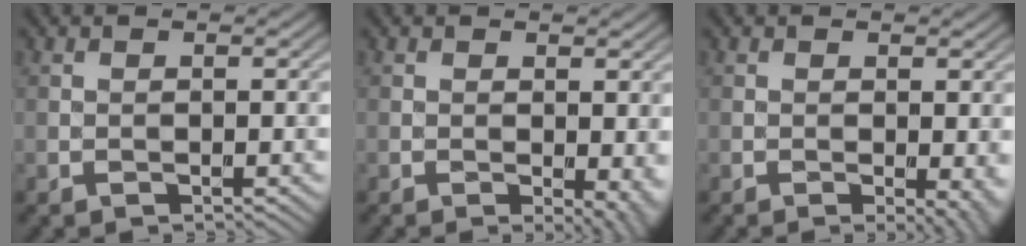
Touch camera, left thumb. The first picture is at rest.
{"total": 3.6, "force": [-0.5, 1.5, 3.3], "torque": [-0.036, -0.006, -0.004]}
{"total": 2.9, "force": [-0.5, 0.8, 2.8], "torque": [-0.033, -0.006, -0.007]}